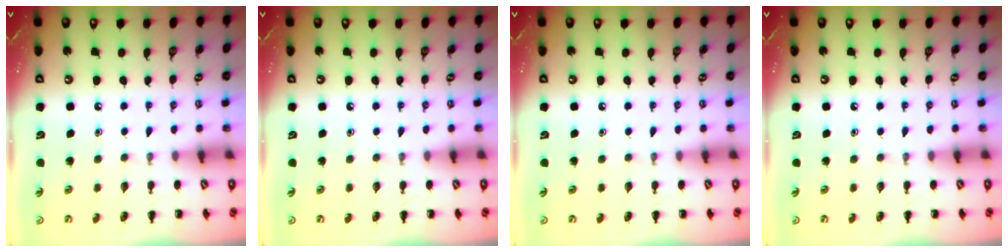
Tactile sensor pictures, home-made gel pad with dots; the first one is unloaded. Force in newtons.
{"total": 0.0}
{"total": 0.0}
{"total": 0.0}